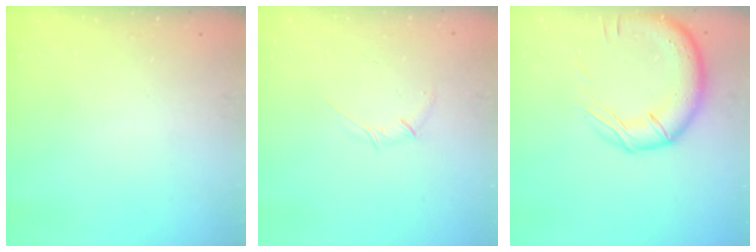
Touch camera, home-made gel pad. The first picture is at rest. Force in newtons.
{"total": 3.6, "press": 3.4, "slide": 1.2}
{"total": 16.5, "press": 16.2, "slide": 2.9}